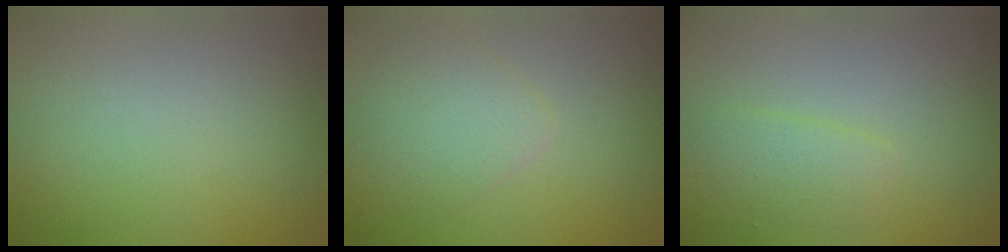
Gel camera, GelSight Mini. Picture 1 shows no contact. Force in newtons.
{"total": 2.6, "press": 2.5, "slide": 0.1}
{"total": 1.5, "press": 1.5, "slide": 0.0}